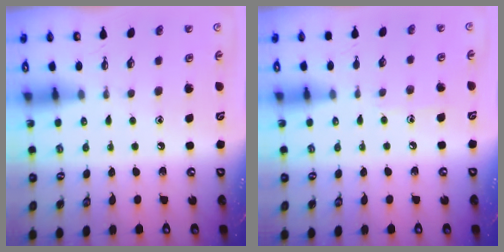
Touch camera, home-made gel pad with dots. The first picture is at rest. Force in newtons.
{"total": 3.9, "press": 3.9, "slide": 0.5}